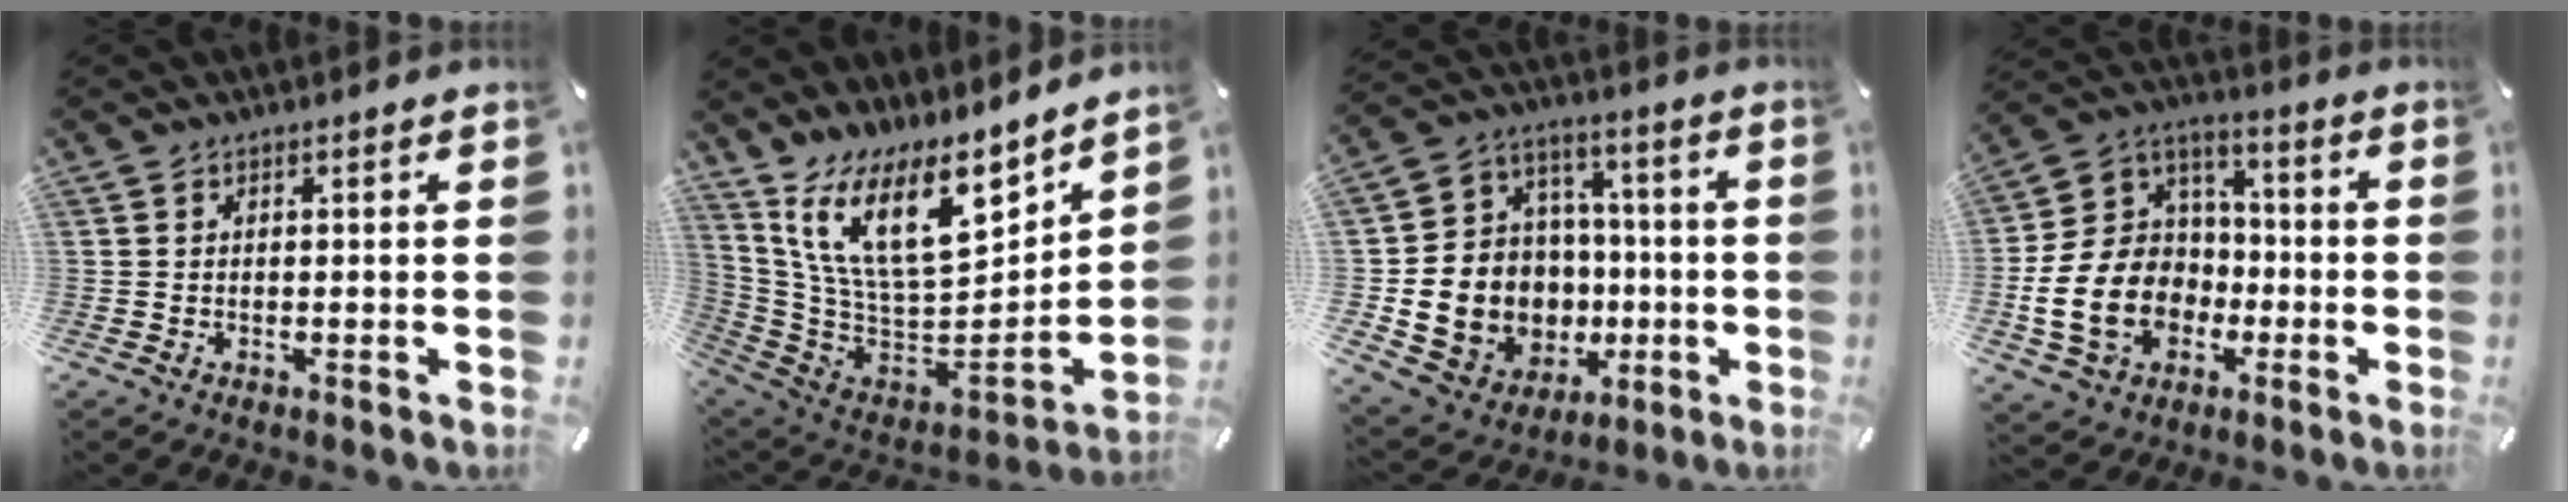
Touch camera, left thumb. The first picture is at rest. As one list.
[{"total": 20.5, "force": [10.6, 10.6, 14.0], "torque": [-0.264, -0.080, 0.188]}, {"total": 16.2, "force": [-3.6, 14.7, 5.8], "torque": [-0.103, 0.008, -0.038]}, {"total": 17.7, "force": [-5.6, 14.0, 9.2], "torque": [-0.204, 0.027, -0.093]}]